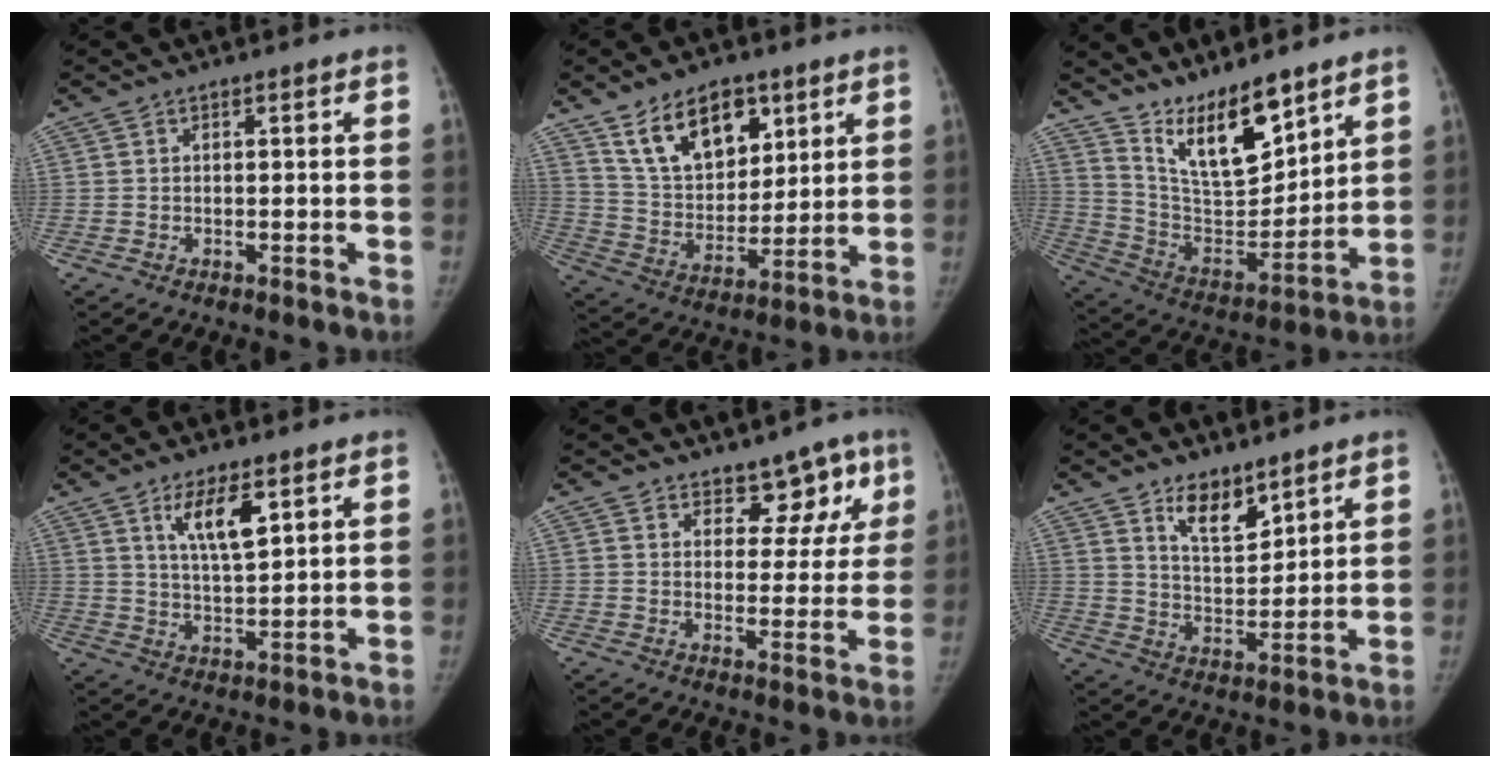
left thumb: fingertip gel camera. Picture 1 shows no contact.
{"total": 15.1, "force": [8.7, 8.9, 8.6], "torque": [-0.103, -0.046, 0.166]}
{"total": 15.4, "force": [11.3, 5.0, 9.2], "torque": [-0.122, -0.077, 0.221]}
{"total": 8.1, "force": [4.1, 2.6, 6.4], "torque": [-0.103, -0.028, 0.079]}
{"total": 7.6, "force": [5.2, 4.6, 3.1], "torque": [0.011, -0.026, 0.069]}
{"total": 8.4, "force": [5.9, 3.7, 4.6], "torque": [-0.051, -0.050, 0.109]}